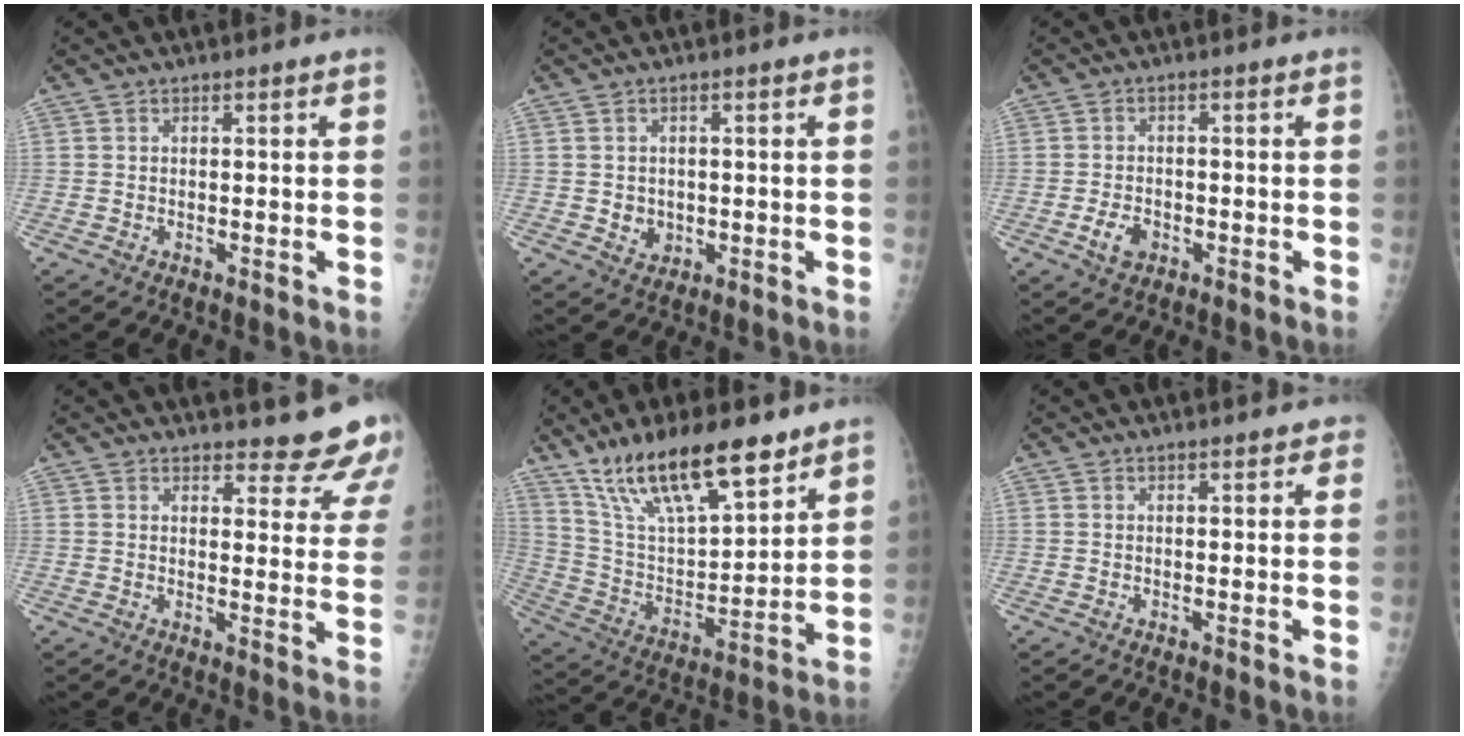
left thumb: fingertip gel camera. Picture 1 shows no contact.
{"total": 3.1, "force": [-0.3, 2.7, 1.4], "torque": [-0.010, 0.000, 0.005]}
{"total": 3.7, "force": [-1.6, 2.5, 2.3], "torque": [-0.037, 0.008, -0.026]}
{"total": 11.3, "force": [10.8, 2.7, 2.1], "torque": [0.017, -0.085, 0.108]}
{"total": 20.6, "force": [14.3, 6.7, 13.2], "torque": [-0.203, -0.058, 0.264]}
{"total": 1.8, "force": [1.4, 0.8, 0.9], "torque": [0.003, 0.000, 0.012]}